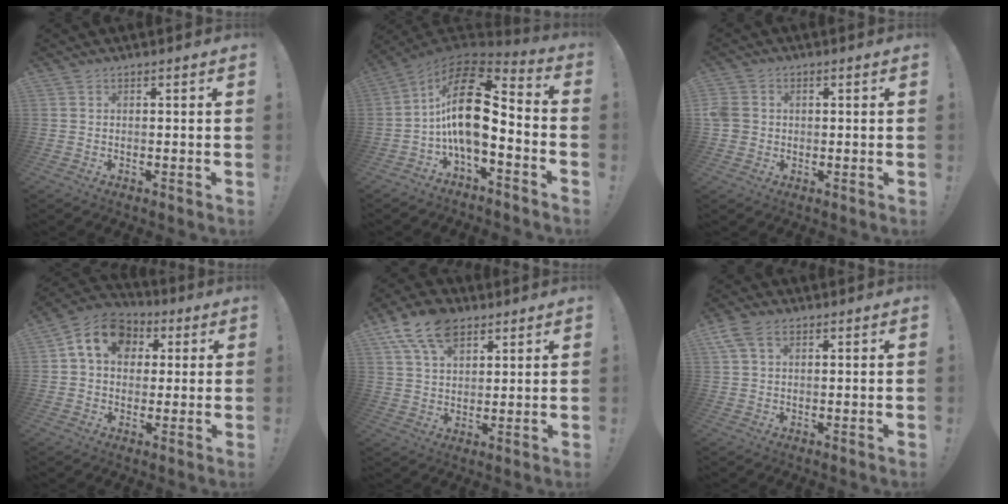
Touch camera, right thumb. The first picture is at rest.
{"total": 19.6, "force": [1.1, 9.4, 17.1], "torque": [-0.308, 0.000, 0.020]}
{"total": 5.0, "force": [0.5, 4.4, 2.3], "torque": [-0.058, 0.003, 0.008]}
{"total": 13.0, "force": [4.1, 10.1, 7.2], "torque": [-0.103, -0.004, 0.081]}
{"total": 13.5, "force": [7.8, 8.2, 7.3], "torque": [-0.119, -0.032, 0.147]}
{"total": 5.9, "force": [2.7, 3.8, 3.6], "torque": [-0.065, 0.002, 0.056]}